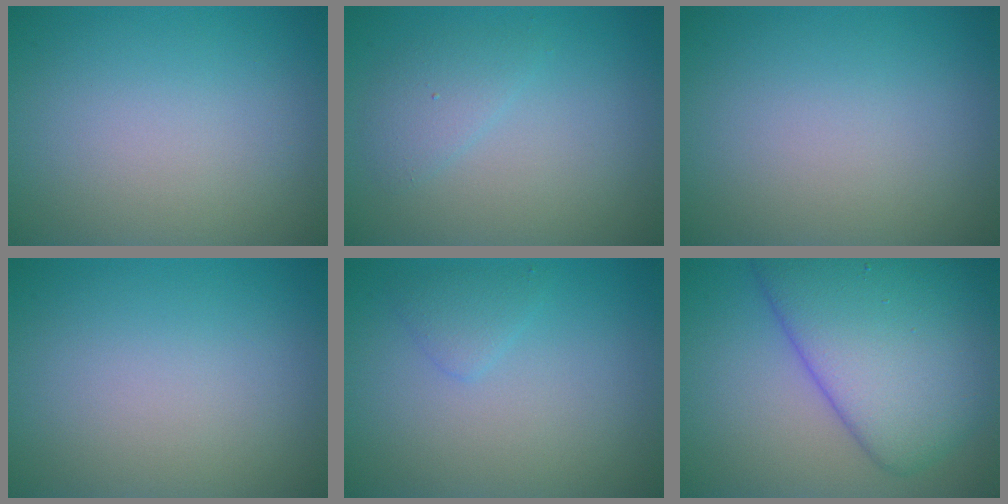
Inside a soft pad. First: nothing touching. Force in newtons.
{"total": 1.7, "press": 1.7, "slide": 0.2}
{"total": 0.0}
{"total": 0.0}
{"total": 1.3, "press": 1.3, "slide": 0.1}
{"total": 9.9, "press": 9.9, "slide": 0.3}